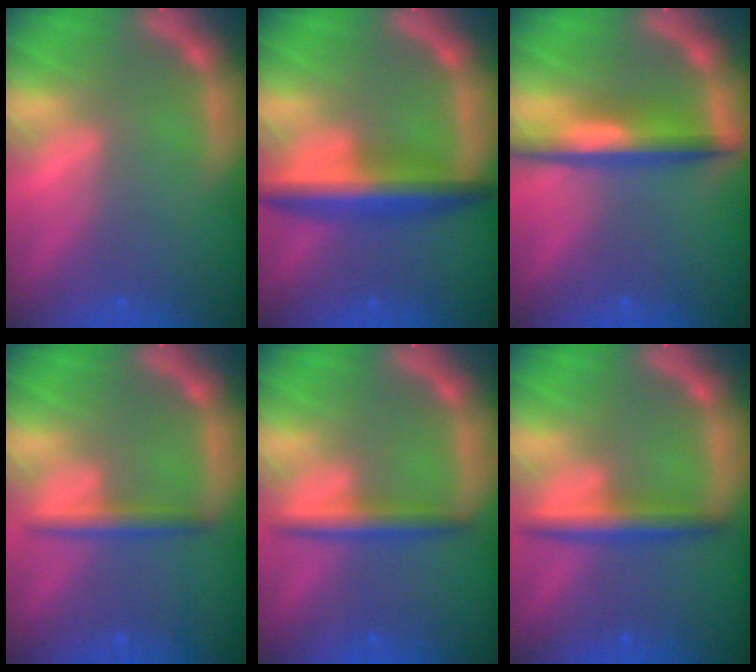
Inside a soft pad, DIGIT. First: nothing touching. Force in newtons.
{"total": 6.0}
{"total": 5.0}
{"total": 2.4}
{"total": 3.0}
{"total": 3.5}